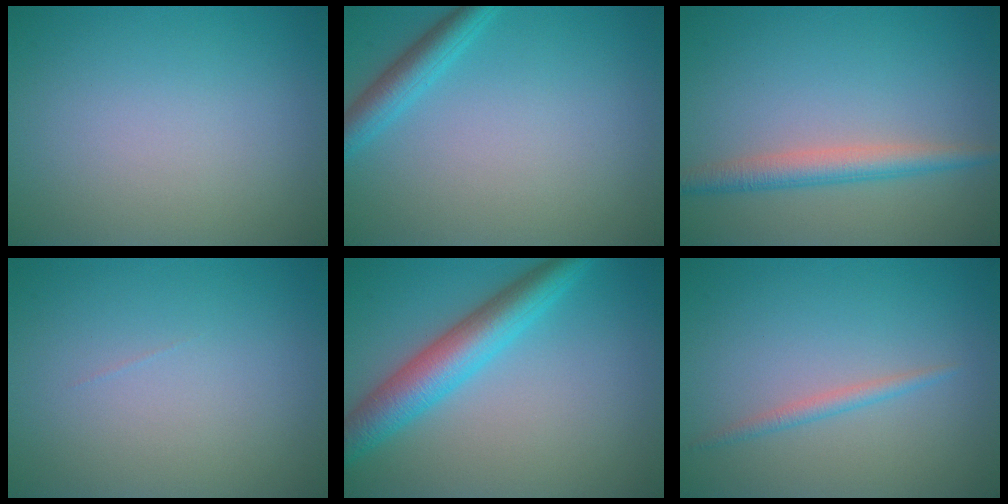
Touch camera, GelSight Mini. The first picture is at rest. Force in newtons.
{"total": 2.7, "press": 2.7, "slide": 0.1}
{"total": 2.9, "press": 2.9, "slide": 0.1}
{"total": 0.0}
{"total": 5.7, "press": 5.7, "slide": 0.0}
{"total": 1.2, "press": 1.2, "slide": 0.0}